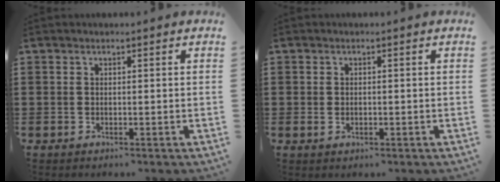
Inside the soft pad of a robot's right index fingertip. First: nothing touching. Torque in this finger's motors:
{"motor_torque": [0.88, 1.26, -0.15, -0.02]}